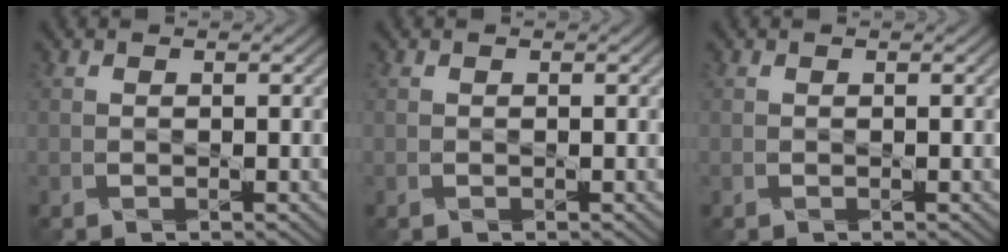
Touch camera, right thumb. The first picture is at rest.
{"total": 0.0}
{"total": 0.0}